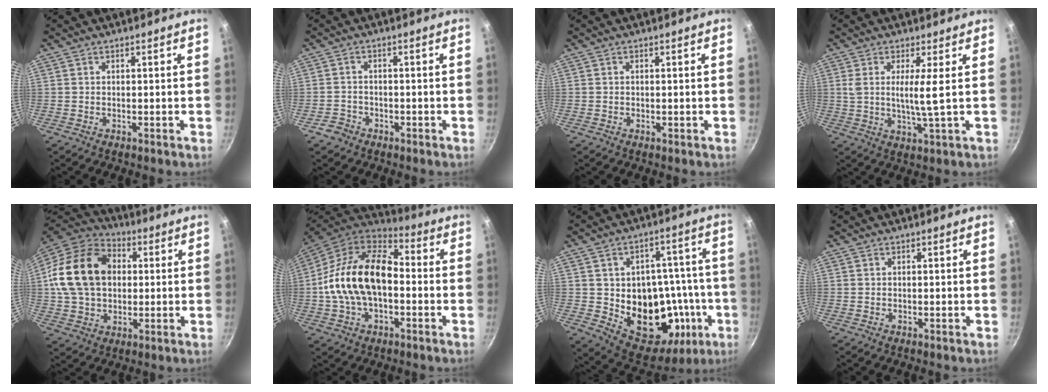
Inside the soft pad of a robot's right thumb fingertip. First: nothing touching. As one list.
[{"total": 2.8, "force": [-1.8, 2.1, 0.5], "torque": [-0.003, 0.025, -0.029]}, {"total": 0.0}, {"total": 5.3, "force": [0.9, -0.2, 5.2], "torque": [-0.114, -0.014, 0.015]}, {"total": 19.8, "force": [2.6, 14.8, 12.9], "torque": [-0.216, 0.027, 0.037]}, {"total": 19.8, "force": [-1.3, 12.3, 15.5], "torque": [-0.263, 0.042, -0.037]}, {"total": 23.5, "force": [-4.3, 16.1, 16.5], "torque": [-0.189, 0.020, -0.040]}, {"total": 0.0}]